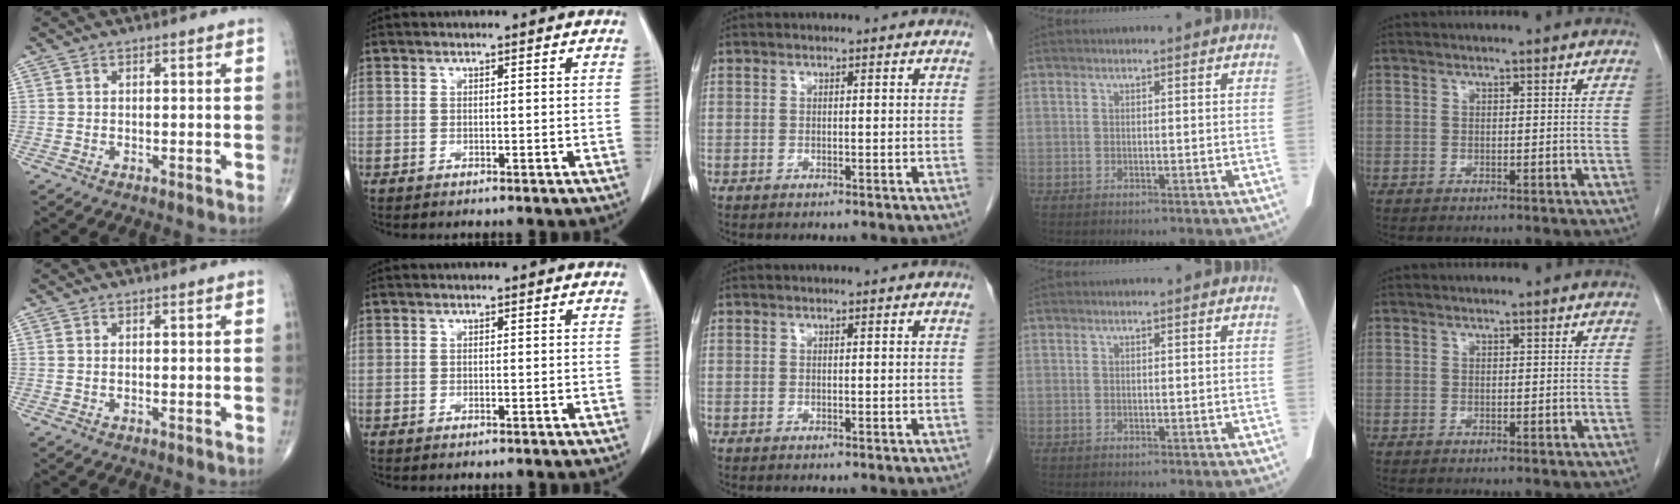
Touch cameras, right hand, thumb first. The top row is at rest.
{}